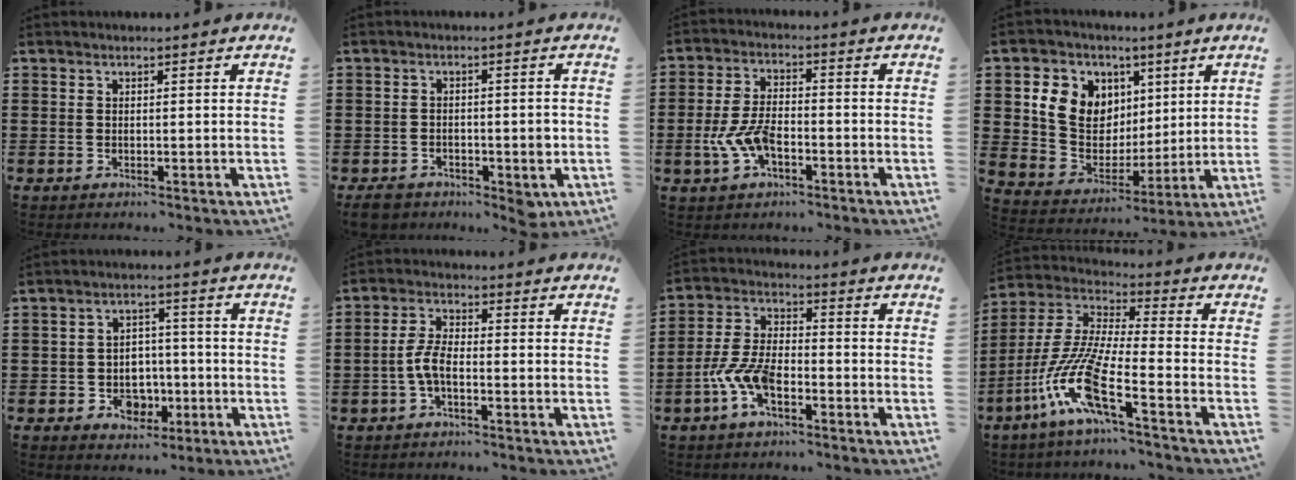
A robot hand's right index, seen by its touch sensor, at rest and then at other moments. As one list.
[{"total": 3.6, "force": [-1.8, 1.9, 2.5], "torque": [-0.045, 0.005, -0.033]}, {"total": 7.0, "force": [-2.5, 3.2, 5.7], "torque": [-0.145, -0.009, -0.053]}, {"total": 9.6, "force": [3.7, 8.3, 3.0], "torque": [-0.097, -0.002, 0.075]}, {"total": 5.0, "force": [-1.5, 4.4, 1.8], "torque": [-0.039, 0.007, -0.026]}, {"total": 4.5, "force": [-1.5, 1.7, 3.9], "torque": [-0.103, -0.005, -0.037]}, {"total": 7.9, "force": [-3.8, 3.4, 6.0], "torque": [-0.158, -0.010, -0.076]}, {"total": 12.0, "force": [-7.1, 1.0, 9.6], "torque": [-0.238, -0.029, -0.150]}]